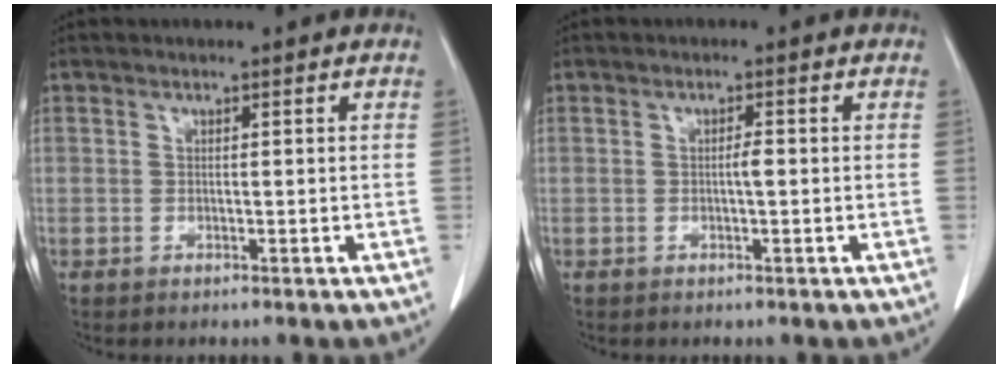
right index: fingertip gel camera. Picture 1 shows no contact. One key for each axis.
{"total": 1.3, "fx": -0.1, "fy": 0.1, "fz": 1.3, "tx": -0.023, "ty": 0.001, "tz": -0.003}